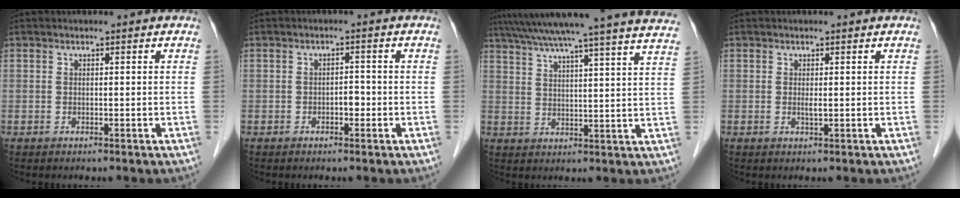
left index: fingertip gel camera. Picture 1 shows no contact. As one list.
[{"total": 1.6, "force": [-0.7, 0.8, 1.2], "torque": [-0.015, 0.004, -0.012]}, {"total": 28.1, "force": [25.0, -1.0, 12.8], "torque": [-0.214, -0.022, 0.322]}, {"total": 0.9, "force": [0.1, 0.1, 0.9], "torque": [-0.022, -0.003, 0.002]}]